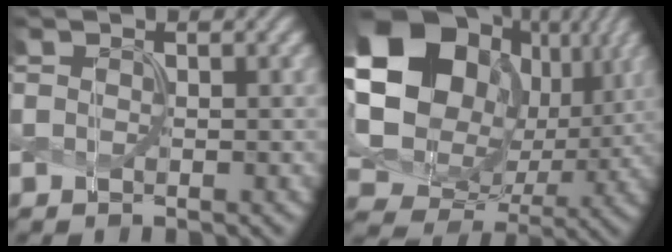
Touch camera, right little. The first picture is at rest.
{"total": 19.3, "force": [5.6, 15.1, 10.6], "torque": [-0.247, 0.025, 0.117]}